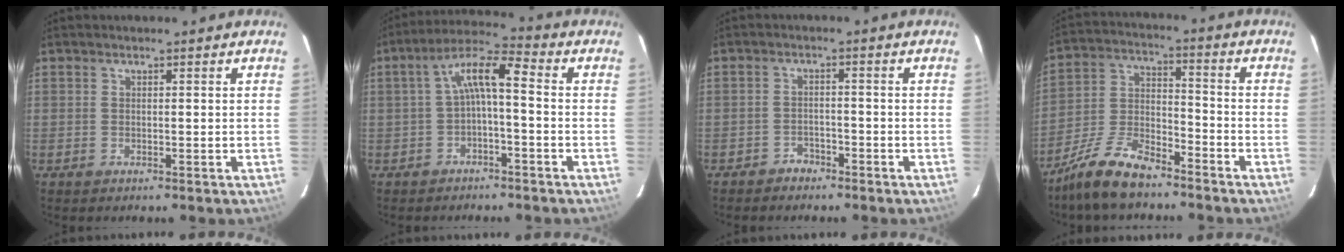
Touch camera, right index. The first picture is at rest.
{"total": 6.8, "force": [-1.1, 1.7, 6.5], "torque": [-0.139, 0.024, -0.022]}
{"total": 2.9, "force": [-2.4, 1.5, 0.1], "torque": [-0.009, 0.010, -0.040]}
{"total": 12.3, "force": [-9.5, 4.3, 6.5], "torque": [-0.150, 0.005, -0.183]}